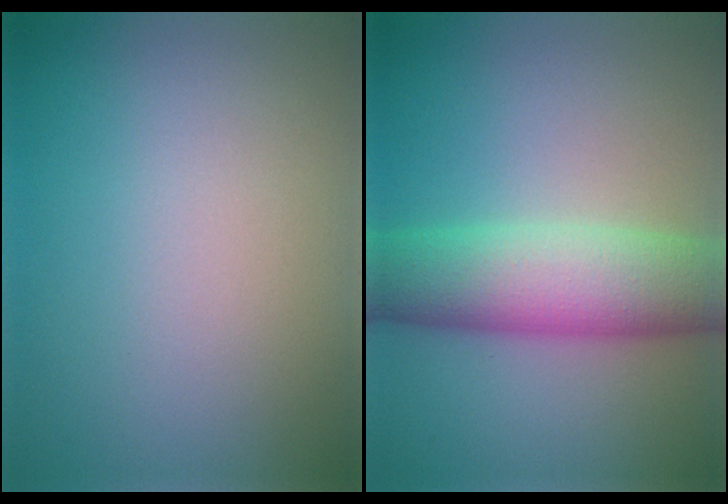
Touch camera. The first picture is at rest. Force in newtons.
{"total": 8.4, "press": 8.4, "slide": 0.2}